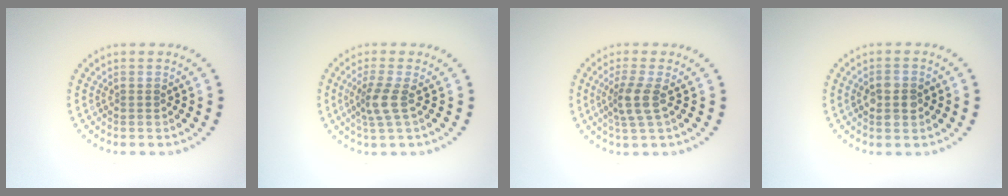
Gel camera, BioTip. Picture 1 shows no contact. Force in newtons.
{"total": 2.5, "press": 1.8, "slide": 1.7}
{"total": 2.6, "press": 2.0, "slide": 1.7}
{"total": 2.7, "press": 2.7, "slide": 0.1}